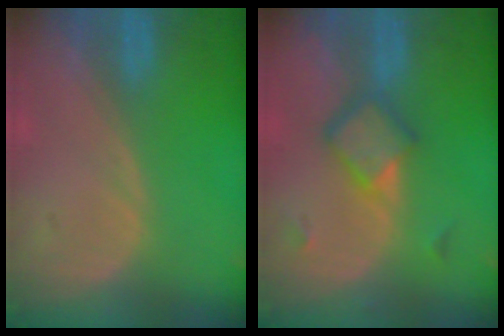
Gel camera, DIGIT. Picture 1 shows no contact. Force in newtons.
{"total": 5.8, "press": 5.1, "slide": 2.8}